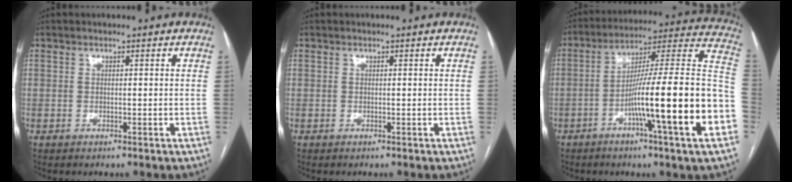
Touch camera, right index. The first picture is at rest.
{"total": 0.0}
{"total": 23.1, "force": [-7.1, -0.2, 22.0], "torque": [-0.276, 0.006, -0.117]}